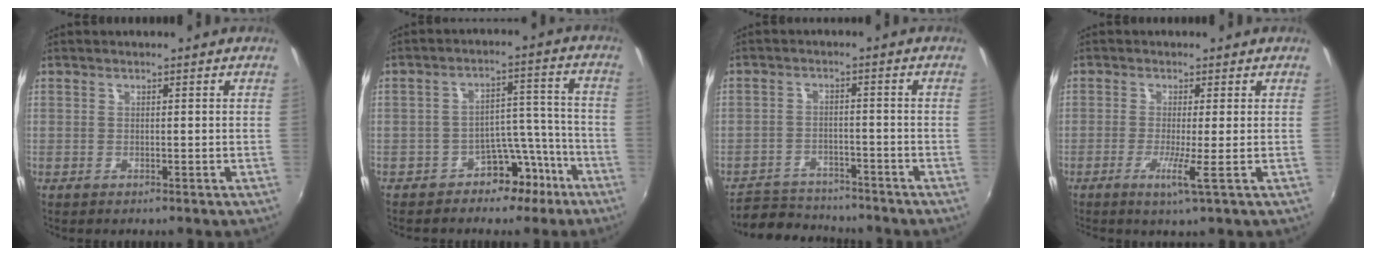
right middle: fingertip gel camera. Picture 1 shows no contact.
{"total": 8.4, "force": [-5.8, 5.4, 2.8], "torque": [-0.028, 0.050, -0.072]}
{"total": 9.1, "force": [-8.3, 3.3, 1.8], "torque": [-0.057, 0.011, -0.128]}
{"total": 3.5, "force": [-1.0, -1.1, 3.2], "torque": [-0.072, -0.010, -0.026]}